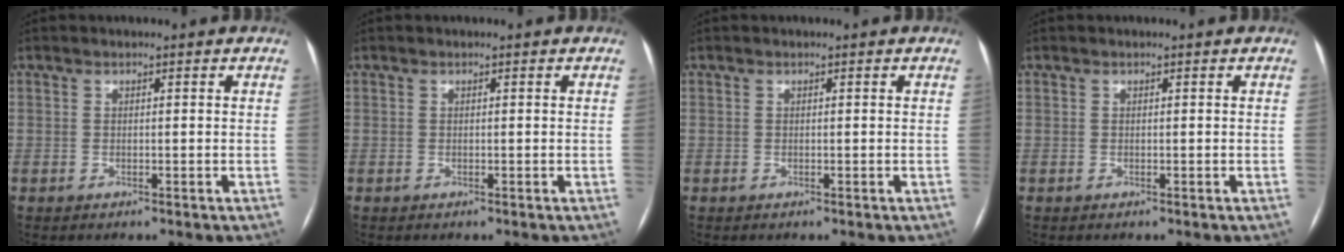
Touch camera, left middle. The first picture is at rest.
{"total": 0.0}
{"total": 0.0}
{"total": 0.0}